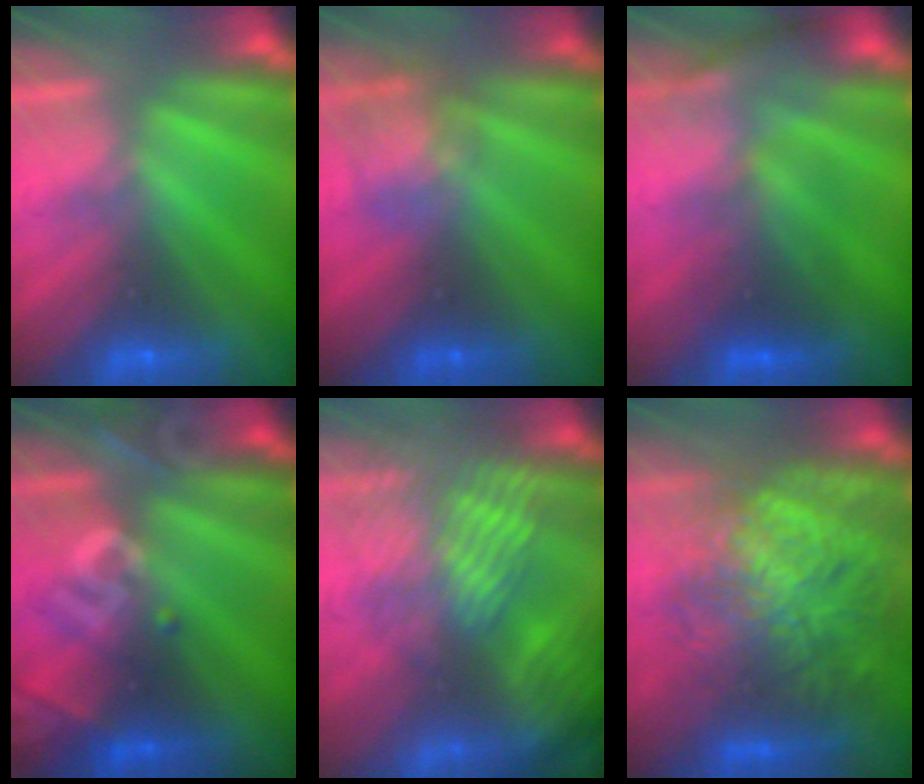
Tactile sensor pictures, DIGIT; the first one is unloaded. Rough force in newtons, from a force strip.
{"total": 2.3}
{"total": 2.7}
{"total": 2.7}
{"total": 9.0}
{"total": 9.3}